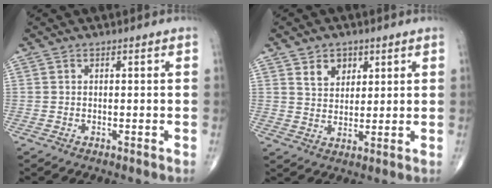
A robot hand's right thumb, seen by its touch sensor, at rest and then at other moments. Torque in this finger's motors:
{"motor_torque": [-0.72, 0.28, 0.32, 0.48, -0.07]}